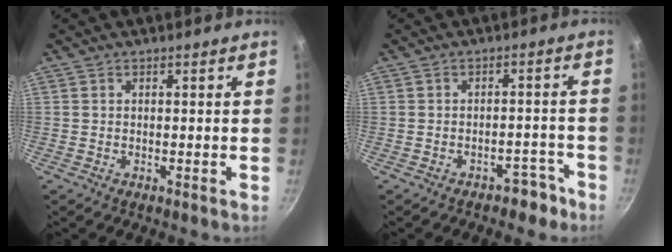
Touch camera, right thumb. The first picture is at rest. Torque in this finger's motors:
{"motor_torque": [0.26, -0.45, -0.24, 0.05, 0.02]}